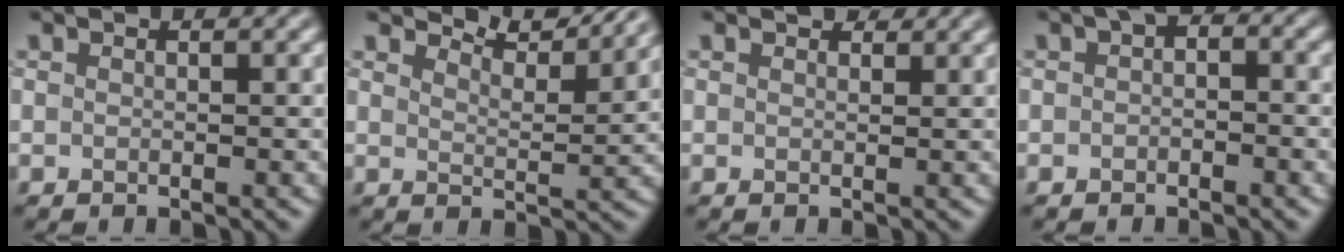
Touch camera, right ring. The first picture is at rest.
{"total": 5.2, "force": [4.9, 0.6, 1.6], "torque": [-0.033, 0.003, 0.068]}
{"total": 1.6, "force": [1.4, 0.7, 0.6], "torque": [-0.011, -0.003, 0.019]}
{"total": 2.0, "force": [0.2, 1.2, 1.5], "torque": [-0.020, 0.008, -0.003]}